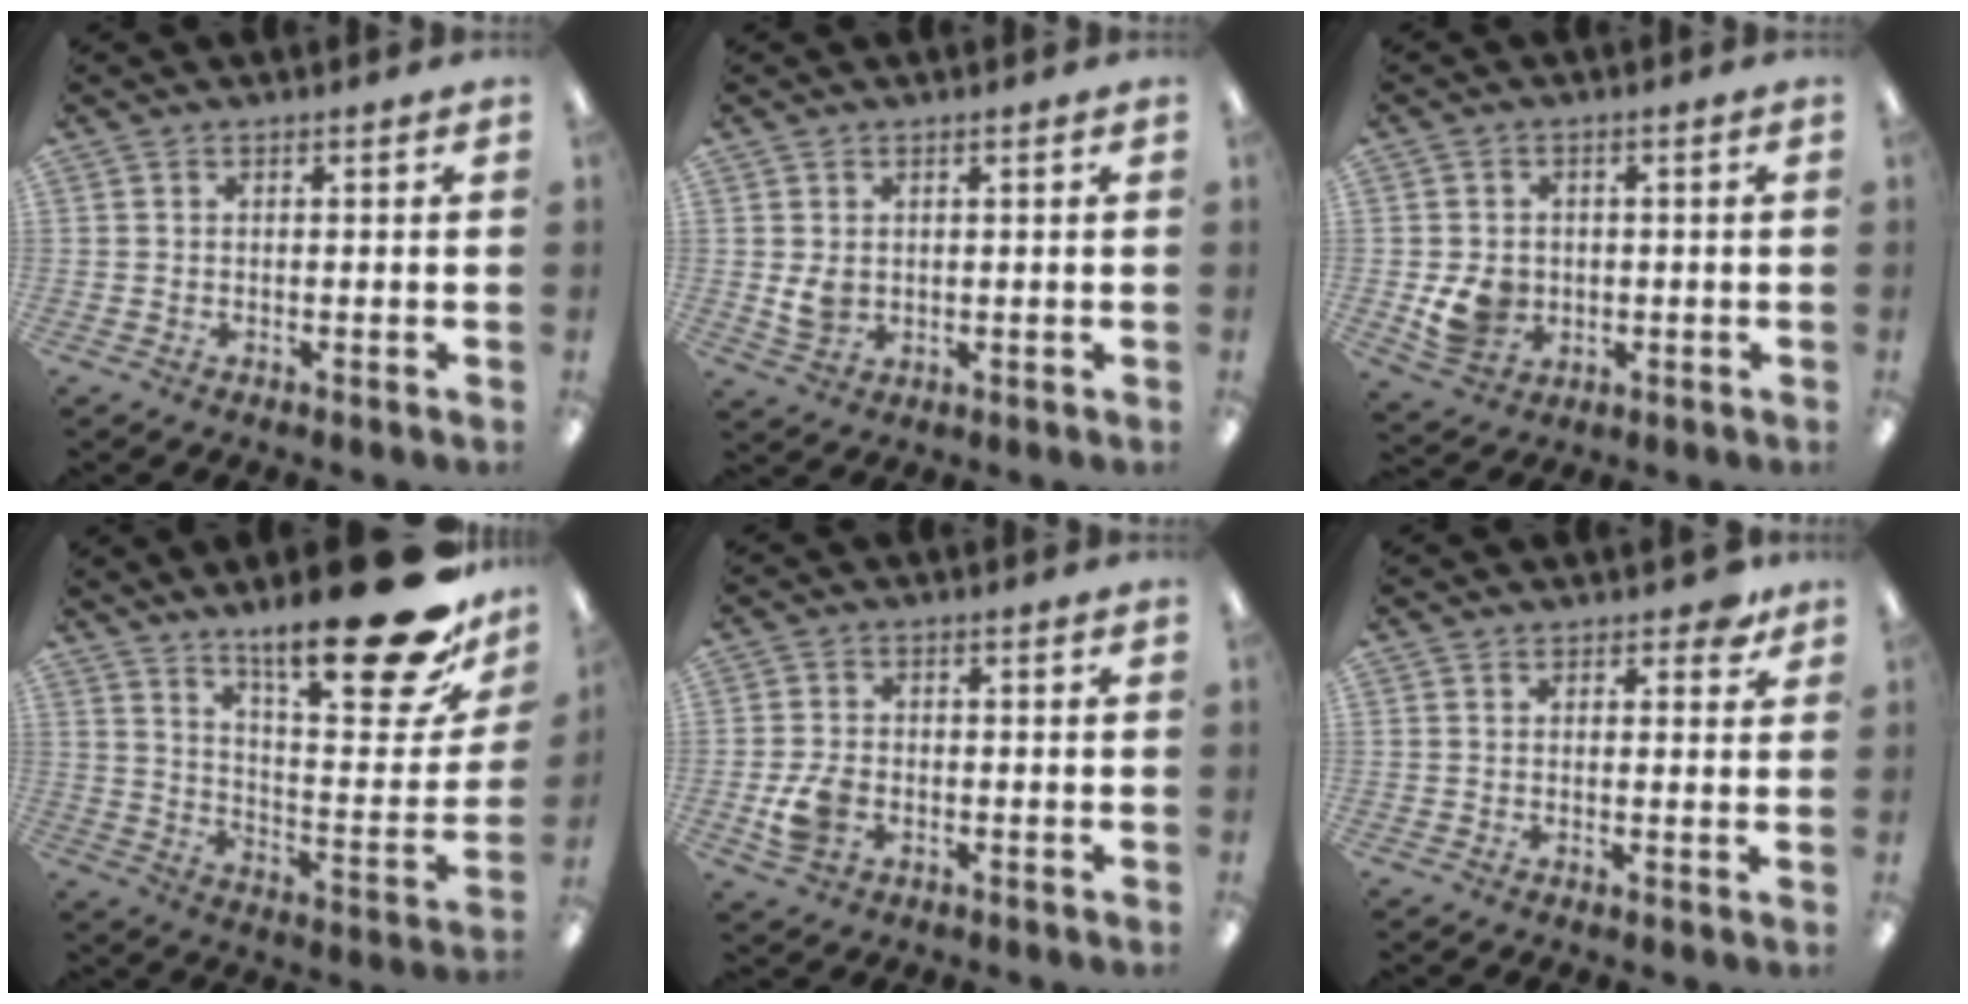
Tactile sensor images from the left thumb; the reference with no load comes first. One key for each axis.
{"total": 3.6, "fx": 1.0, "fy": 2.8, "fz": 2.1, "tx": -0.038, "ty": -0.009, "tz": 0.012}
{"total": 7.0, "fx": -0.5, "fy": 6.2, "fz": 3.2, "tx": -0.051, "ty": 0.007, "tz": -0.006}
{"total": 26.6, "fx": 17.9, "fy": 6.5, "fz": 18.6, "tx": -0.266, "ty": -0.123, "tz": 0.289}
{"total": 6.0, "fx": -1.6, "fy": 4.3, "fz": 3.9, "tx": -0.080, "ty": 0.001, "tz": -0.031}
{"total": 3.1, "fx": 2.0, "fy": 1.7, "fz": 1.7, "tx": -0.013, "ty": -0.003, "tz": 0.030}